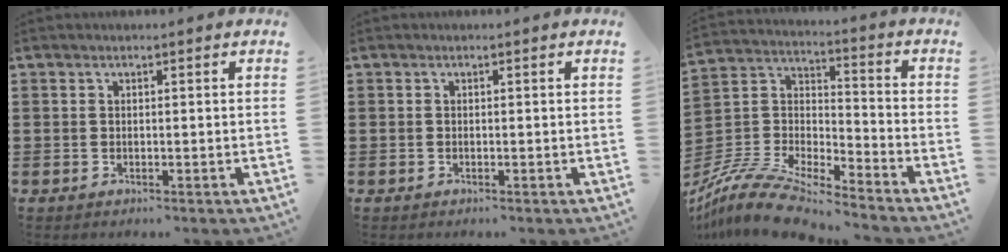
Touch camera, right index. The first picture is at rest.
{"total": 0.0}
{"total": 10.4, "force": [-9.6, 1.7, 3.6], "torque": [-0.087, 0.013, -0.197]}